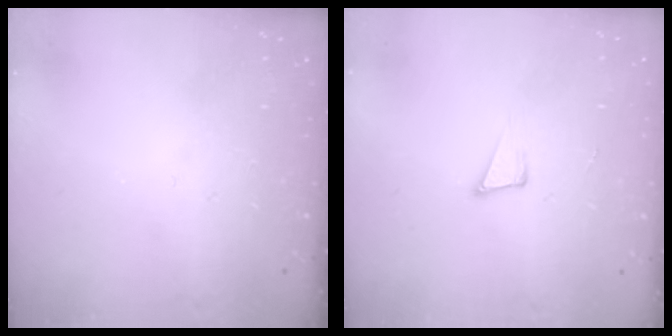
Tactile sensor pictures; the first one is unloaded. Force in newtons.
{"total": 5.1, "press": 3.8, "slide": 3.3}